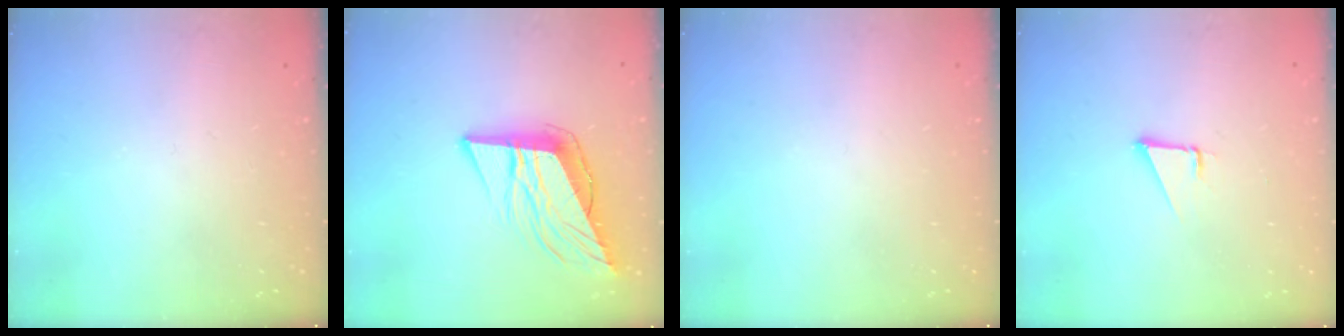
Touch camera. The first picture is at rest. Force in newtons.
{"total": 12.7, "press": 12.2, "slide": 3.4}
{"total": 0.0}
{"total": 1.9, "press": 1.9, "slide": 0.1}